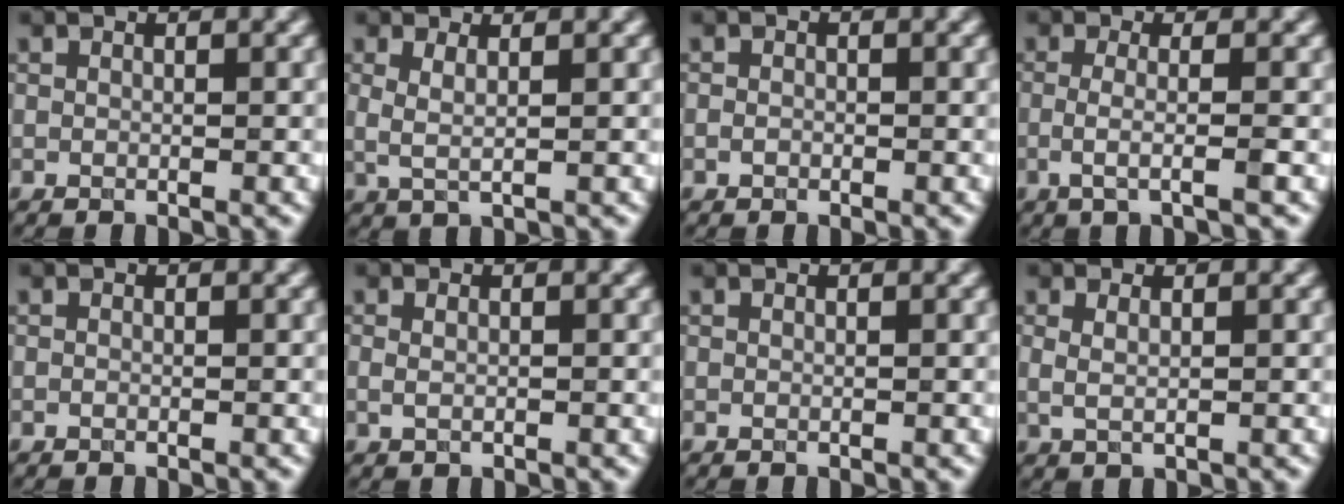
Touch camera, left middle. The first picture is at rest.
{"total": 1.9, "force": [0.6, 0.6, 1.7], "torque": [-0.029, -0.005, 0.011]}
{"total": 0.7, "force": [-0.3, 0.6, 0.3], "torque": [-0.005, -0.002, -0.007]}
{"total": 3.0, "force": [-0.4, 0.9, 2.8], "torque": [-0.044, -0.010, -0.013]}
{"total": 0.0}
{"total": 0.8, "force": [0.0, 0.4, 0.8], "torque": [-0.017, -0.001, 0.001]}
{"total": 0.0}
{"total": 1.4, "force": [0.4, 0.5, 1.2], "torque": [-0.023, -0.004, 0.010]}